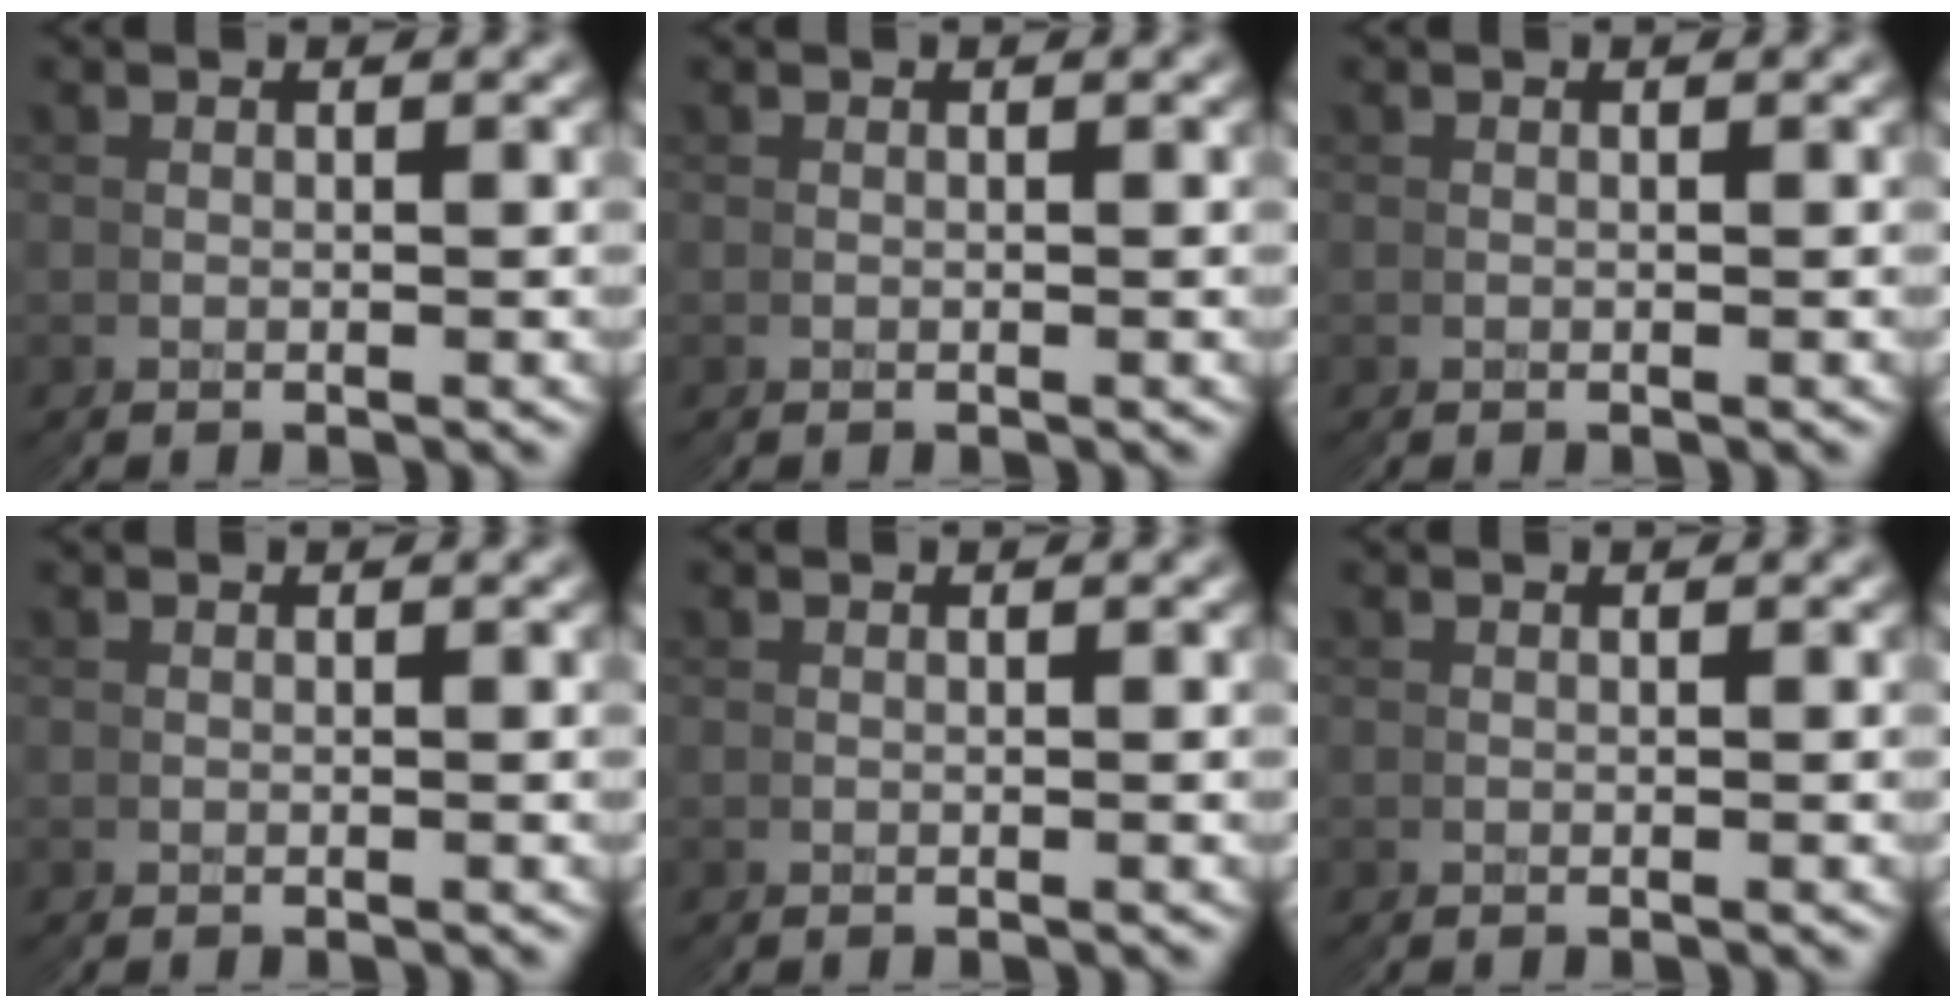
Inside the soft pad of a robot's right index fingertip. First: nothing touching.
{"total": 0.0}
{"total": 0.0}
{"total": 0.0}
{"total": 0.0}
{"total": 0.0}